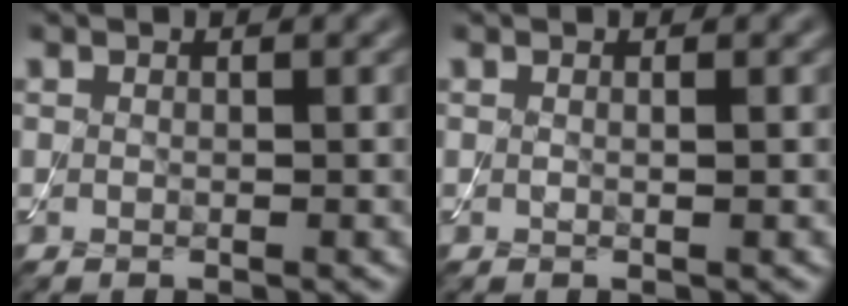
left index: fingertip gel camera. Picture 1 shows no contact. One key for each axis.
{"total": 0.5, "fx": 0.0, "fy": 0.1, "fz": 0.5, "tx": -0.008, "ty": -0.001, "tz": -0.001}